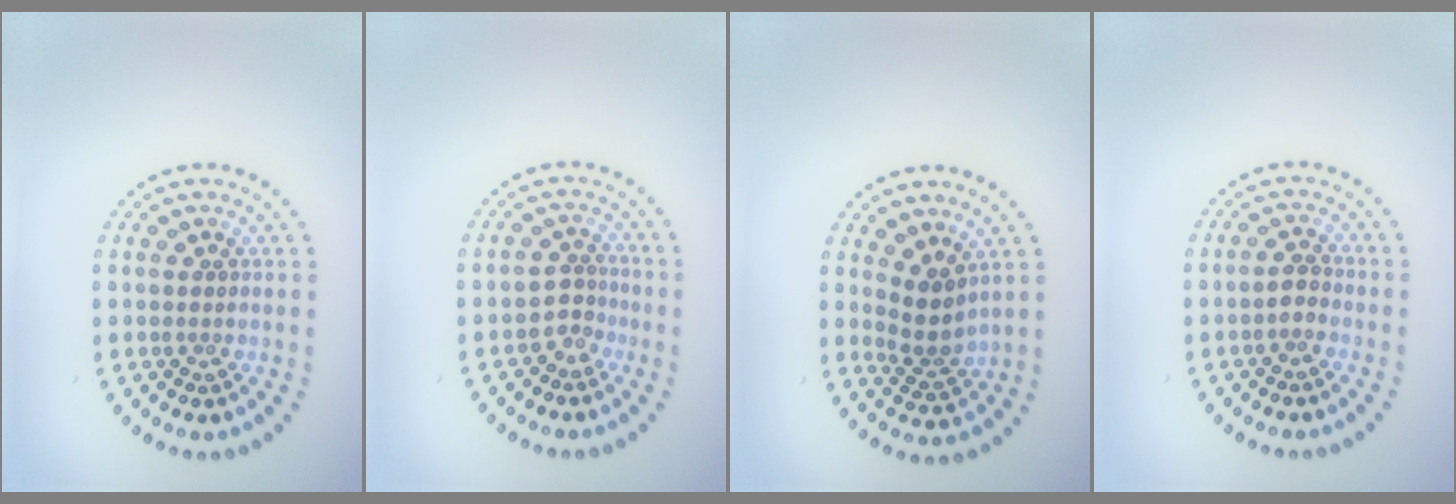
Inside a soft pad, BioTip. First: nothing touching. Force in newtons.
{"total": 2.0, "press": 1.4, "slide": 1.4}
{"total": 2.5, "press": 1.9, "slide": 1.7}
{"total": 1.0, "press": 0.9, "slide": 0.6}